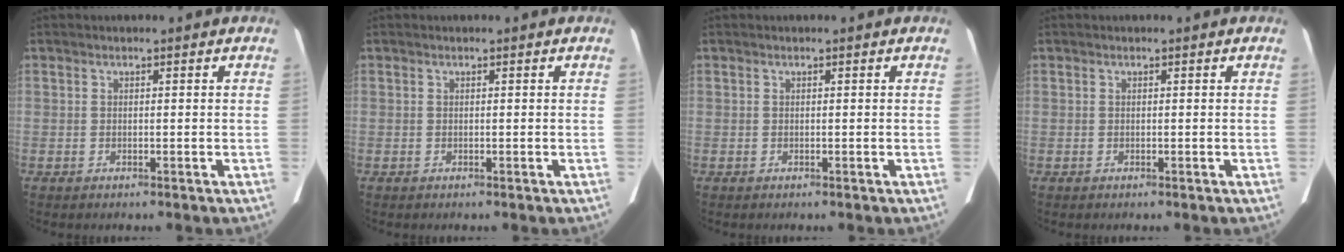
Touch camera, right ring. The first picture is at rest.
{"total": 0.0}
{"total": 0.0}
{"total": 0.0}